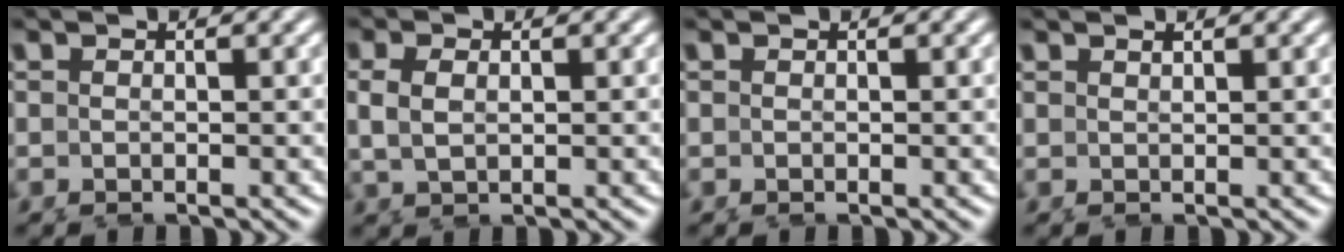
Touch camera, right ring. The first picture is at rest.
{"total": 1.7, "force": [1.1, 0.6, 1.1], "torque": [-0.027, -0.001, 0.024]}
{"total": 0.0}
{"total": 0.5, "force": [0.4, -0.3, -0.2], "torque": [0.003, -0.006, 0.012]}